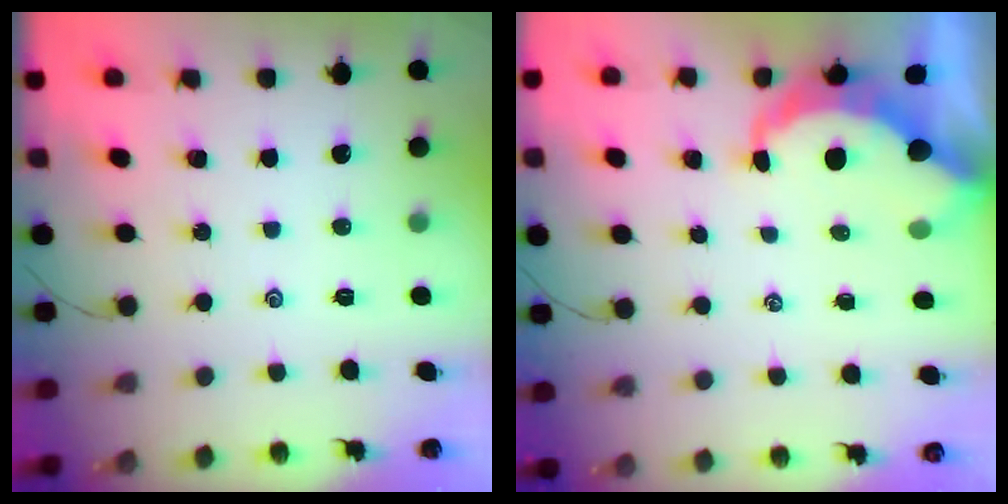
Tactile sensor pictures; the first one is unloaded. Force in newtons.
{"total": 7.3, "press": 7.2, "slide": 0.9}